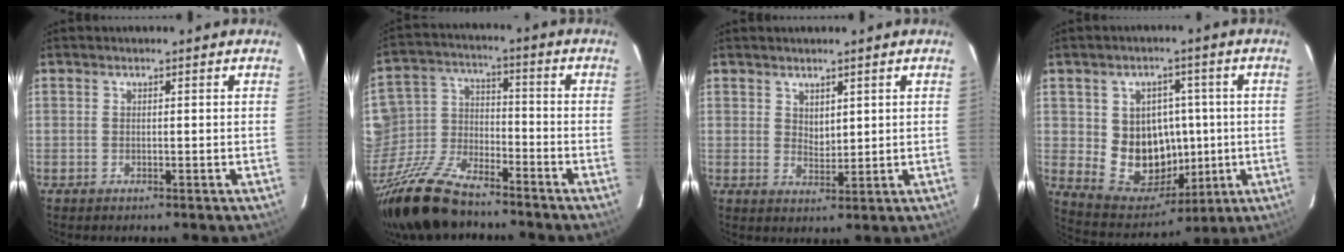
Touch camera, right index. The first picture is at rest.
{"total": 13.1, "force": [-10.7, 5.8, 4.9], "torque": [-0.127, 0.012, -0.200]}
{"total": 2.7, "force": [1.8, 1.7, 1.2], "torque": [-0.015, -0.002, 0.034]}
{"total": 13.3, "force": [-0.2, 11.8, 6.2], "torque": [-0.126, 0.010, 0.022]}